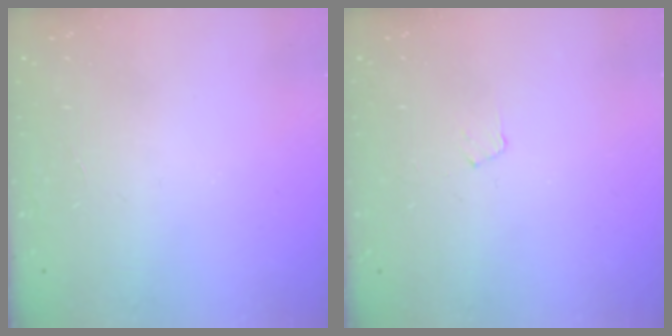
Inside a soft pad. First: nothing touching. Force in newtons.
{"total": 3.6, "press": 3.6, "slide": 0.4}